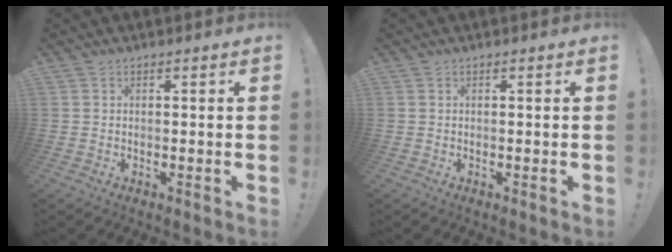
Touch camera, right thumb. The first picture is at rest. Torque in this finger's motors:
{"motor_torque": [-0.05, -0.05, 0.10, 0.03, 0.02]}